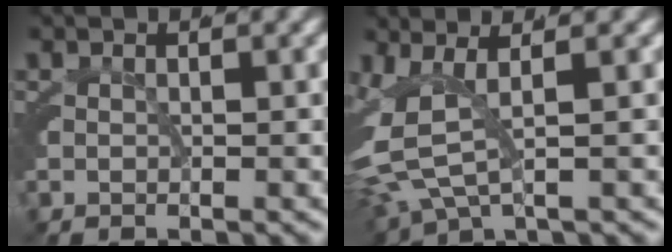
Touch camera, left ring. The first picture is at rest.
{"total": 6.0, "force": [0.3, 3.7, 4.7], "torque": [-0.127, -0.018, 0.011]}